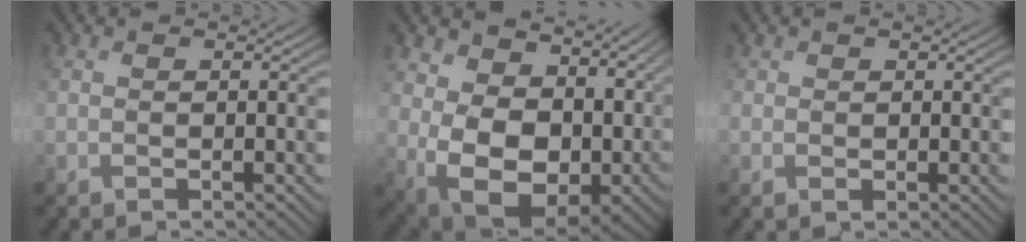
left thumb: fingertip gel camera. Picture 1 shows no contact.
{"total": 15.4, "force": [1.5, 10.1, 11.5], "torque": [-0.243, -0.031, 0.066]}
{"total": 0.7, "force": [0.1, 0.1, -0.7], "torque": [0.011, -0.002, 0.008]}